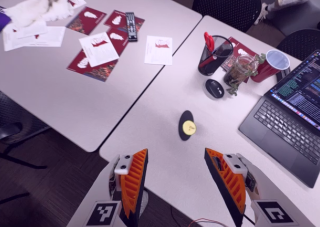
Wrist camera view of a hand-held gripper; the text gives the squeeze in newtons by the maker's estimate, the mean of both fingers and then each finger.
{"total": 0.0}